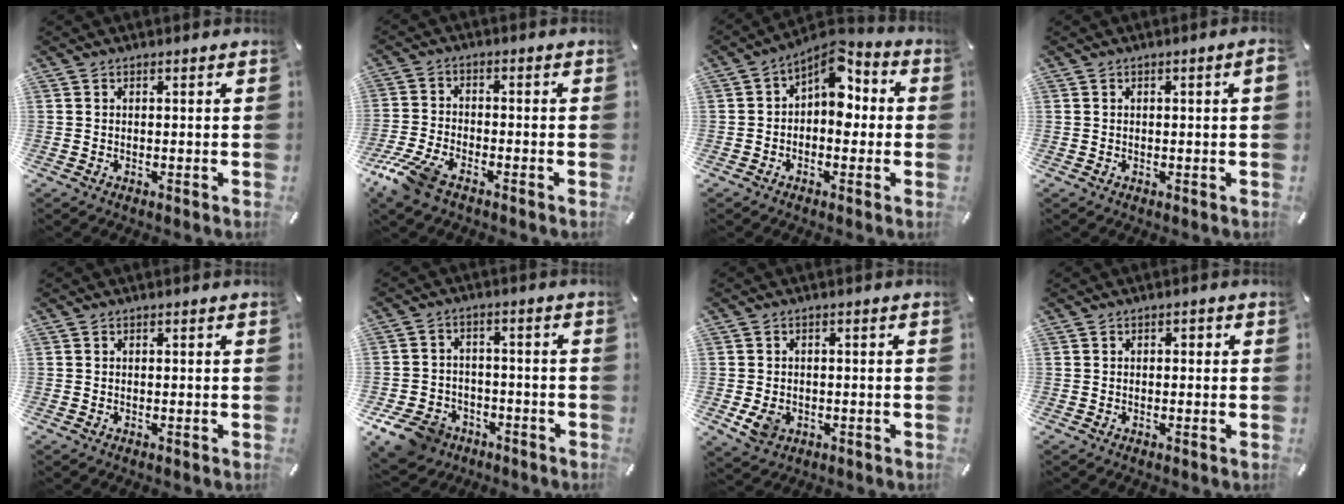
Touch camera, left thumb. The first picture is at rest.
{"total": 7.8, "force": [-5.5, 3.1, 4.6], "torque": [-0.112, 0.008, -0.106]}
{"total": 8.5, "force": [2.3, 5.3, 6.3], "torque": [-0.091, -0.021, 0.036]}
{"total": 1.4, "force": [0.1, 0.2, 1.4], "torque": [-0.023, -0.001, 0.001]}
{"total": 0.0}
{"total": 9.2, "force": [-6.0, 6.4, 2.9], "torque": [-0.071, 0.043, -0.111]}
{"total": 4.6, "force": [-1.2, 3.7, 2.5], "torque": [-0.053, -0.003, -0.023]}
{"total": 0.9, "force": [-0.4, 0.7, 0.5], "torque": [-0.010, 0.004, -0.010]}